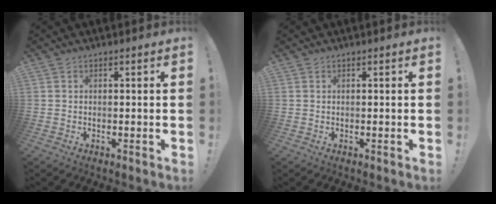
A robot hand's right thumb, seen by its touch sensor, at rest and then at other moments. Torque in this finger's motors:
{"motor_torque": [0.00, 0.00, -0.04, -0.02, 0.00]}